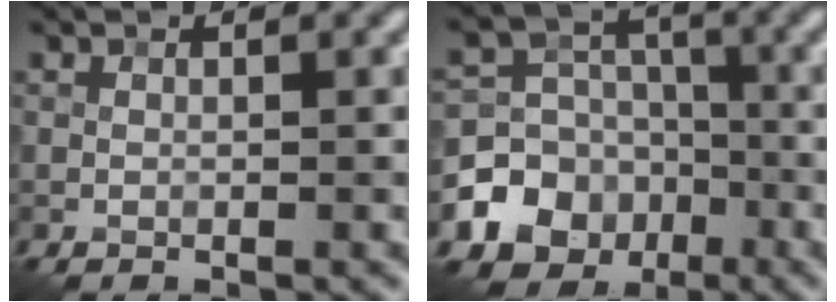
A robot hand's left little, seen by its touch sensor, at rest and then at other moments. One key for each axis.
{"total": 8.3, "fx": -3.5, "fy": 7.1, "fz": 2.3, "tx": -0.028, "ty": -0.010, "tz": -0.092}